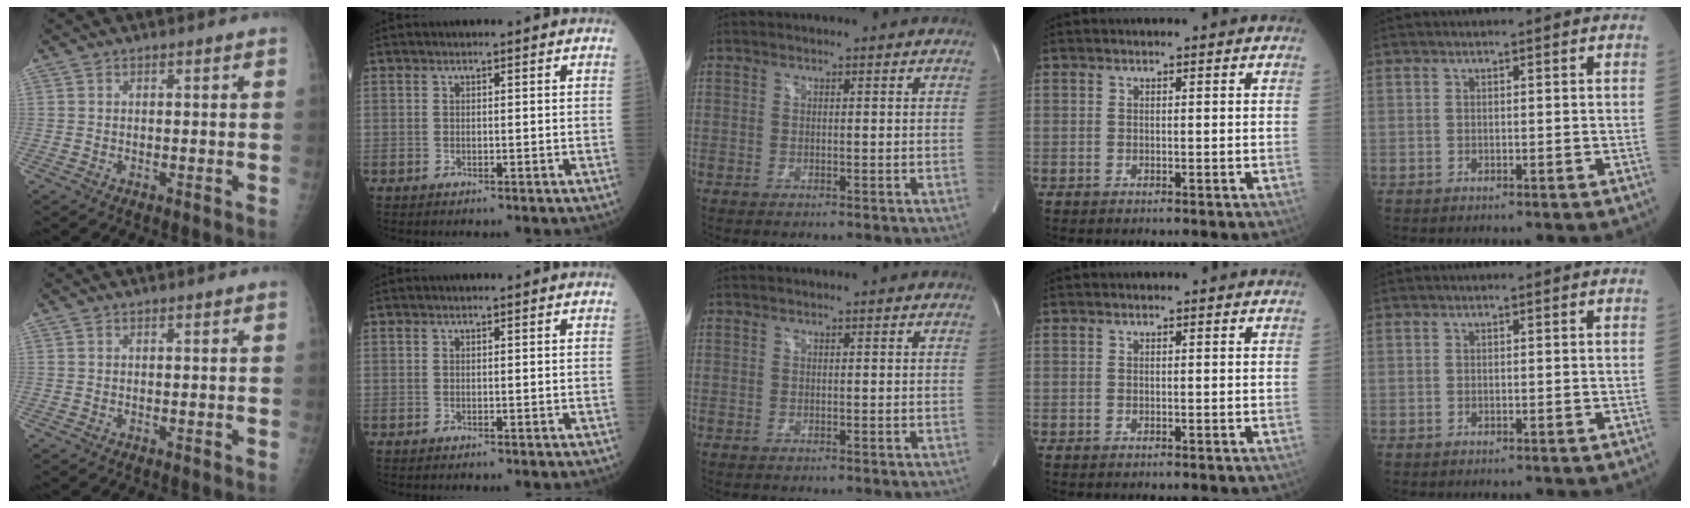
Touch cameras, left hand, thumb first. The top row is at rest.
{}